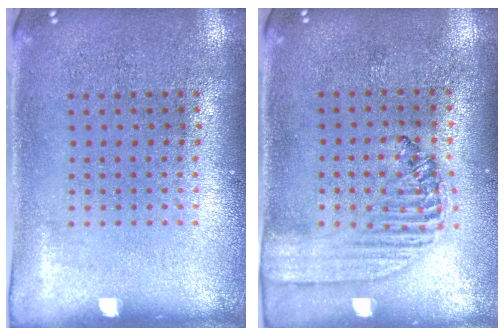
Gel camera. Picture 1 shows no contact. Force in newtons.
{"total": 1.4, "press": 1.4, "slide": 0.5}